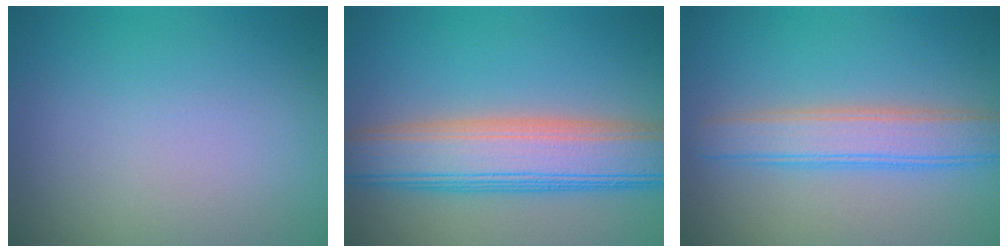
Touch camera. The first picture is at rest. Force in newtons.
{"total": 8.1, "press": 8.1, "slide": 0.5}
{"total": 4.3, "press": 4.3, "slide": 0.2}